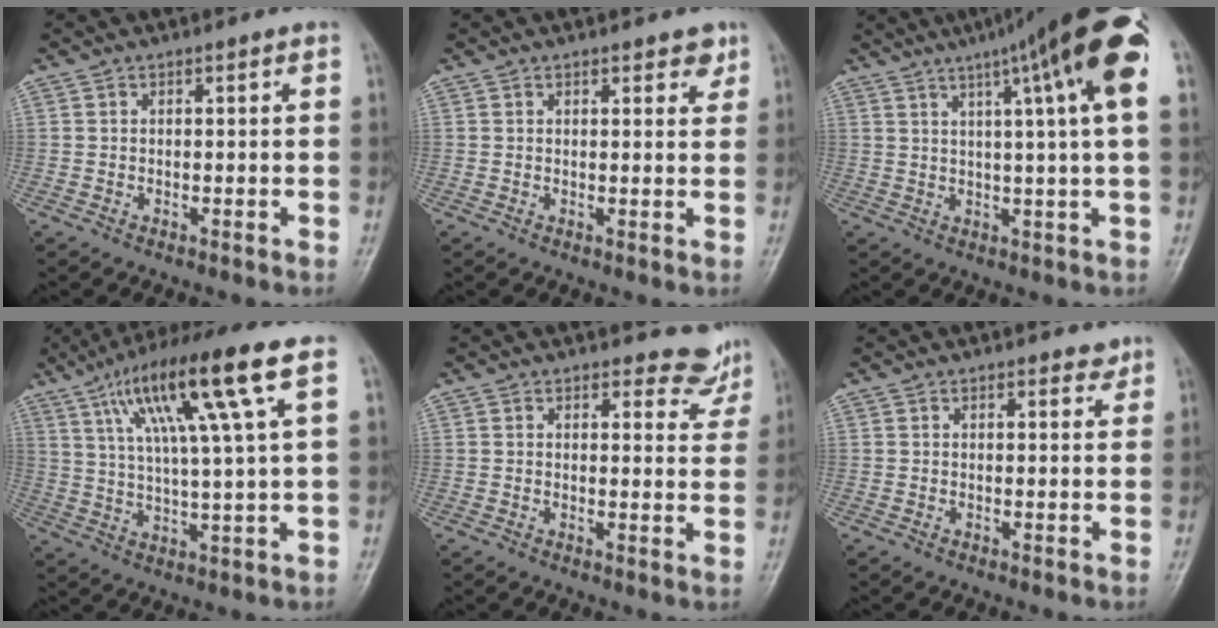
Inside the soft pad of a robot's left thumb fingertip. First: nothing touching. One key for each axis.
{"total": 2.8, "fx": 1.9, "fy": 1.4, "fz": 1.4, "tx": 0.002, "ty": -0.009, "tz": 0.022}
{"total": 17.7, "fx": 7.8, "fy": 1.1, "fz": 15.8, "tx": -0.232, "ty": 0.012, "tz": 0.102}
{"total": 16.9, "fx": 7.1, "fy": 1.5, "fz": 15.3, "tx": -0.275, "ty": -0.001, "tz": 0.120}
{"total": 5.1, "fx": 4.8, "fy": 1.8, "fz": -0.2, "tx": 0.033, "ty": -0.040, "tz": 0.042}
{"total": 1.7, "fx": 1.4, "fy": 0.9, "fz": 0.6, "tx": 0.007, "ty": -0.008, "tz": 0.013}